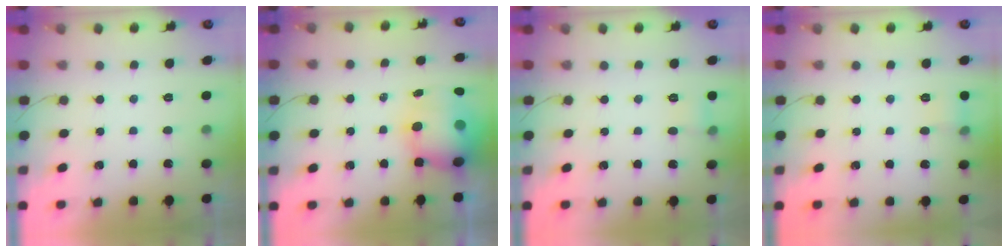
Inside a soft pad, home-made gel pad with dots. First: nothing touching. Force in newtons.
{"total": 11.6, "press": 11.2, "slide": 3.0}
{"total": 3.7, "press": 3.5, "slide": 1.1}
{"total": 5.7, "press": 5.4, "slide": 1.8}